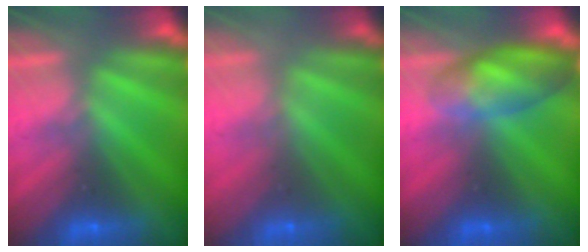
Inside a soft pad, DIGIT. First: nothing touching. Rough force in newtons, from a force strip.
{"total": 9.5}
{"total": 4.8}